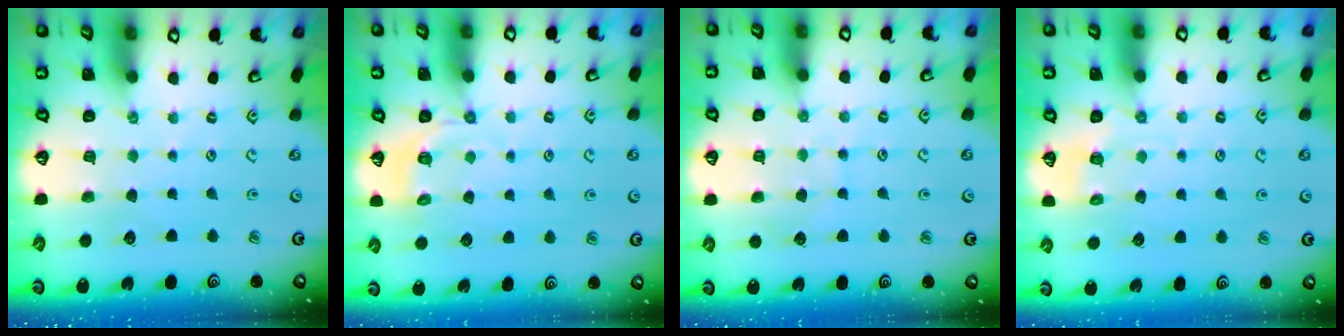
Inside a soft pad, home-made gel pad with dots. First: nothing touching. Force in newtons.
{"total": 5.0, "press": 4.6, "slide": 2.0}
{"total": 6.3, "press": 6.3, "slide": 0.5}
{"total": 2.9, "press": 2.6, "slide": 1.2}